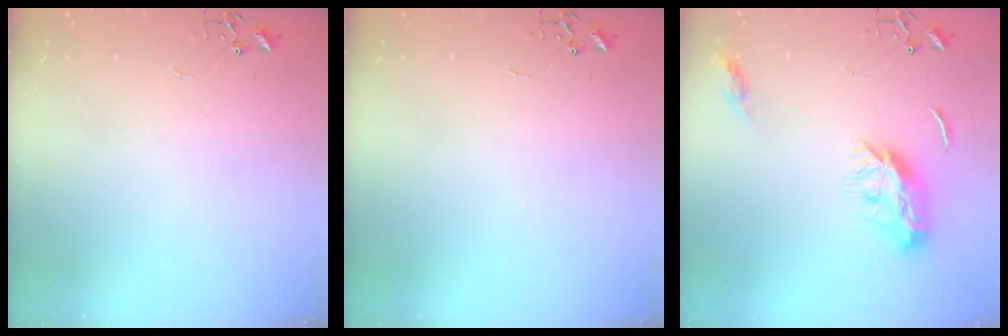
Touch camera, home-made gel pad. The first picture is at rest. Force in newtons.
{"total": 0.0}
{"total": 11.4, "press": 11.4, "slide": 0.8}